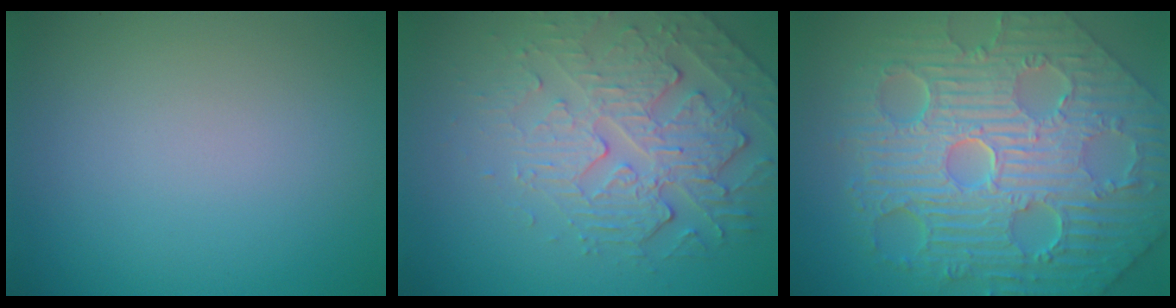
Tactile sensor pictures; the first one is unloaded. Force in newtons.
{"total": 4.3, "press": 4.0, "slide": 1.7}
{"total": 12.5, "press": 8.2, "slide": 9.5}